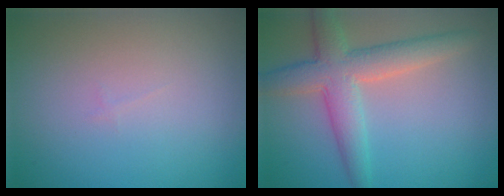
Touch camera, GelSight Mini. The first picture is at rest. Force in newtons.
{"total": 5.3, "press": 5.3, "slide": 0.2}